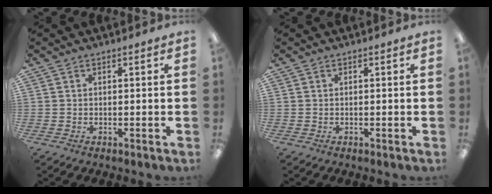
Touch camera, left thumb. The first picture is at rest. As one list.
[{"total": 0.0}]